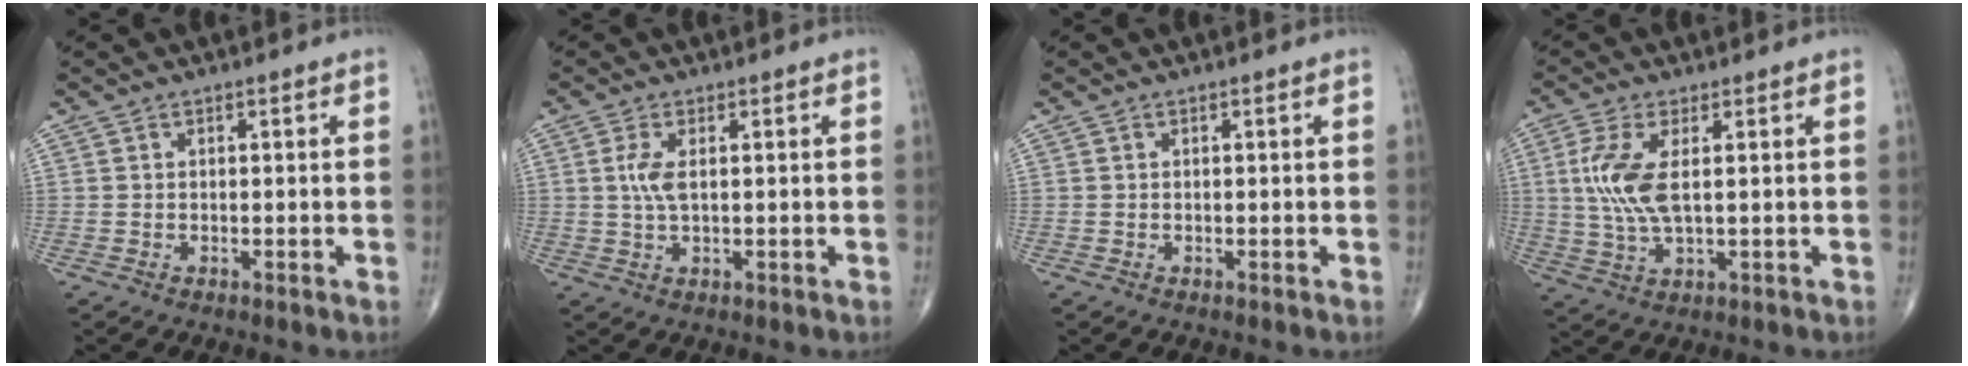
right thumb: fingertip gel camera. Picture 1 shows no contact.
{"total": 3.6, "force": [0.7, 1.4, 3.2], "torque": [-0.078, 0.002, 0.017]}
{"total": 0.0}
{"total": 8.6, "force": [1.4, 3.3, 7.9], "torque": [-0.188, -0.003, 0.033]}